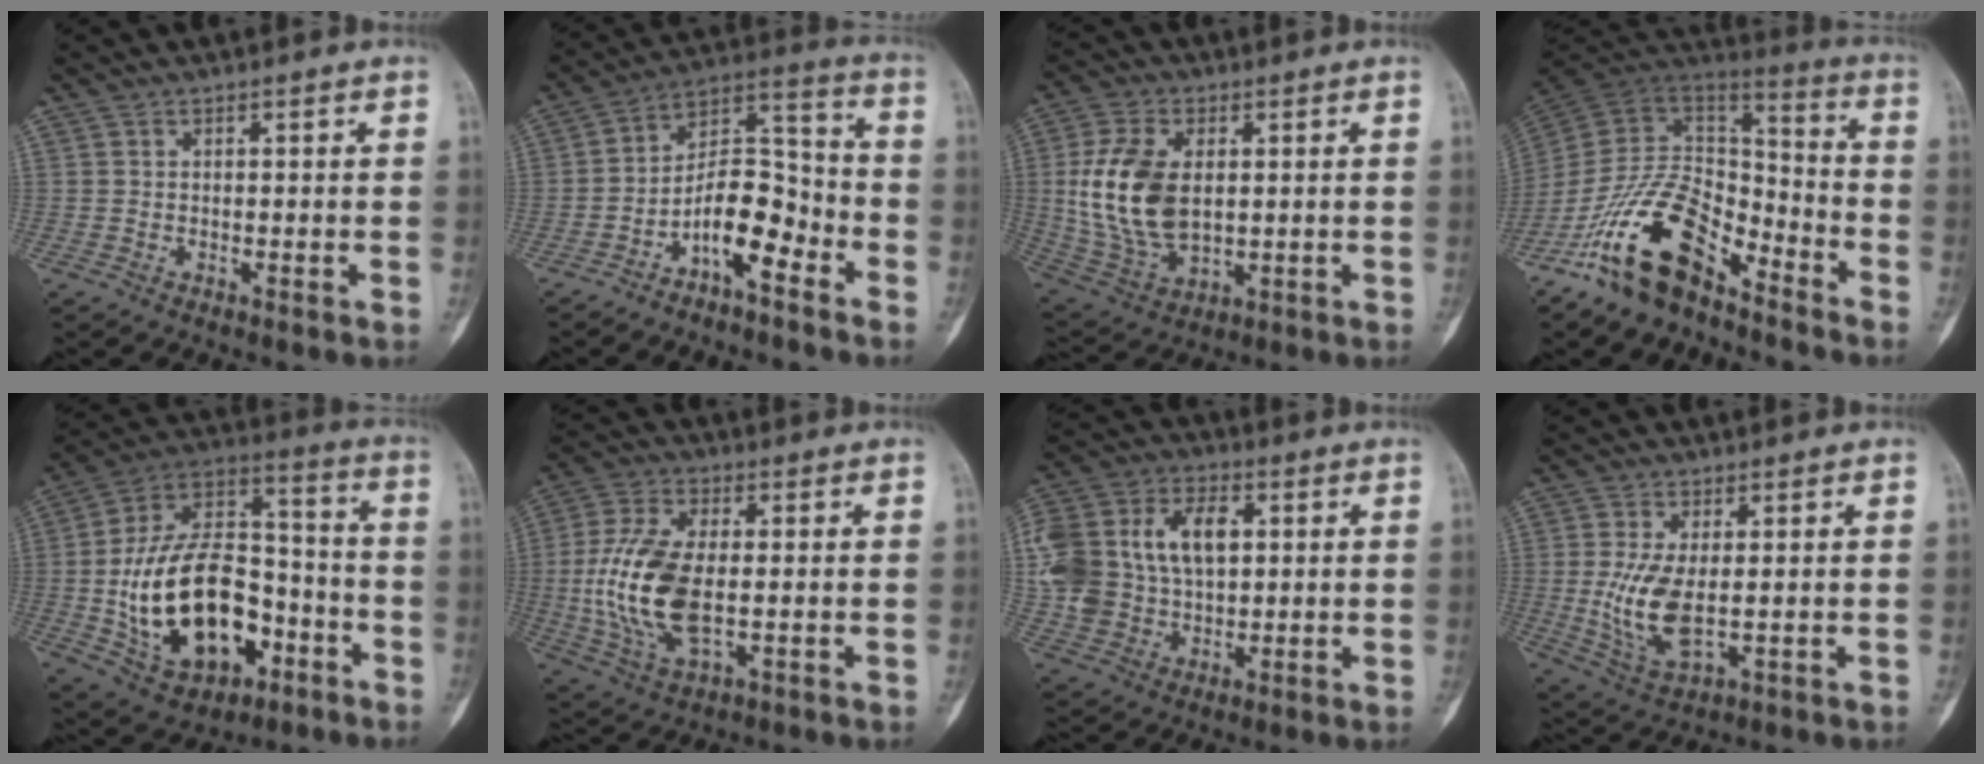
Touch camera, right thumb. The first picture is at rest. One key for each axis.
{"total": 11.5, "fx": -5.9, "fy": 5.2, "fz": 8.5, "tx": -0.138, "ty": 0.073, "tz": -0.106}
{"total": 15.5, "fx": 1.6, "fy": 9.4, "fz": 12.3, "tx": -0.245, "ty": -0.010, "tz": 0.043}
{"total": 19.5, "fx": -12.3, "fy": 9.7, "fz": 11.7, "tx": -0.193, "ty": 0.093, "tz": -0.230}
{"total": 25.4, "fx": -6.9, "fy": 15.4, "fz": 19.0, "tx": -0.318, "ty": 0.049, "tz": -0.096}
{"total": 15.9, "fx": -0.8, "fy": 8.1, "fz": 13.6, "tx": -0.291, "ty": -0.005, "tz": -0.009}
{"total": 24.0, "fx": 4.3, "fy": 17.0, "fz": 16.5, "tx": -0.358, "ty": 0.032, "tz": 0.089}
{"total": 9.8, "fx": -0.1, "fy": 4.8, "fz": 8.5, "tx": -0.175, "ty": -0.014, "tz": 0.014}